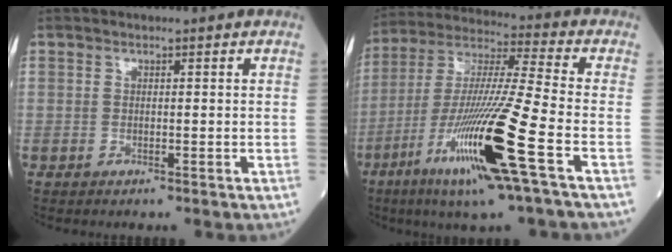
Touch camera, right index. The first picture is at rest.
{"total": 19.0, "force": [-7.8, -0.5, 17.3], "torque": [-0.360, -0.031, -0.151]}